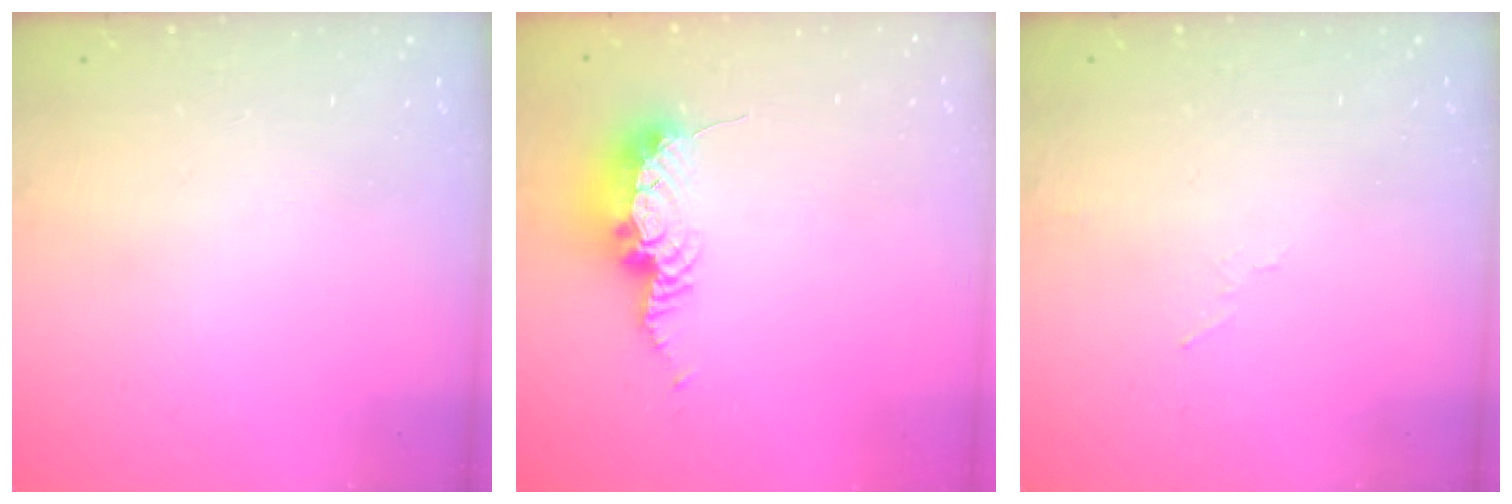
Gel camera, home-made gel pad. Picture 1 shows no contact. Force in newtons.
{"total": 9.1, "press": 9.0, "slide": 1.0}
{"total": 4.1, "press": 3.2, "slide": 2.6}